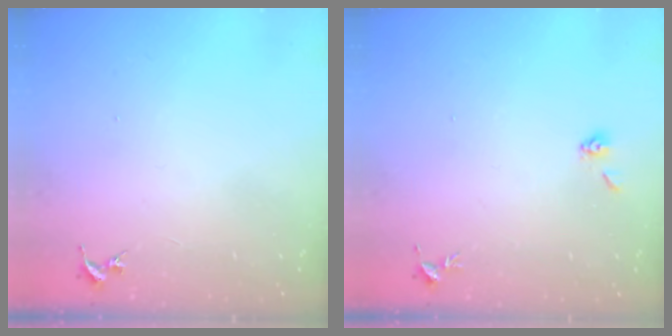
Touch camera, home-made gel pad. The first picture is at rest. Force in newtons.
{"total": 3.9, "press": 3.7, "slide": 1.3}